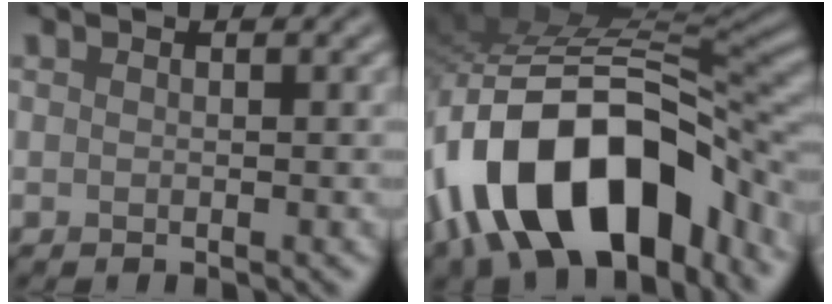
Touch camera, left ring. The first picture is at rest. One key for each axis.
{"total": 14.6, "fx": -7.4, "fy": 7.9, "fz": 9.8, "tx": -0.149, "ty": -0.001, "tz": -0.131}